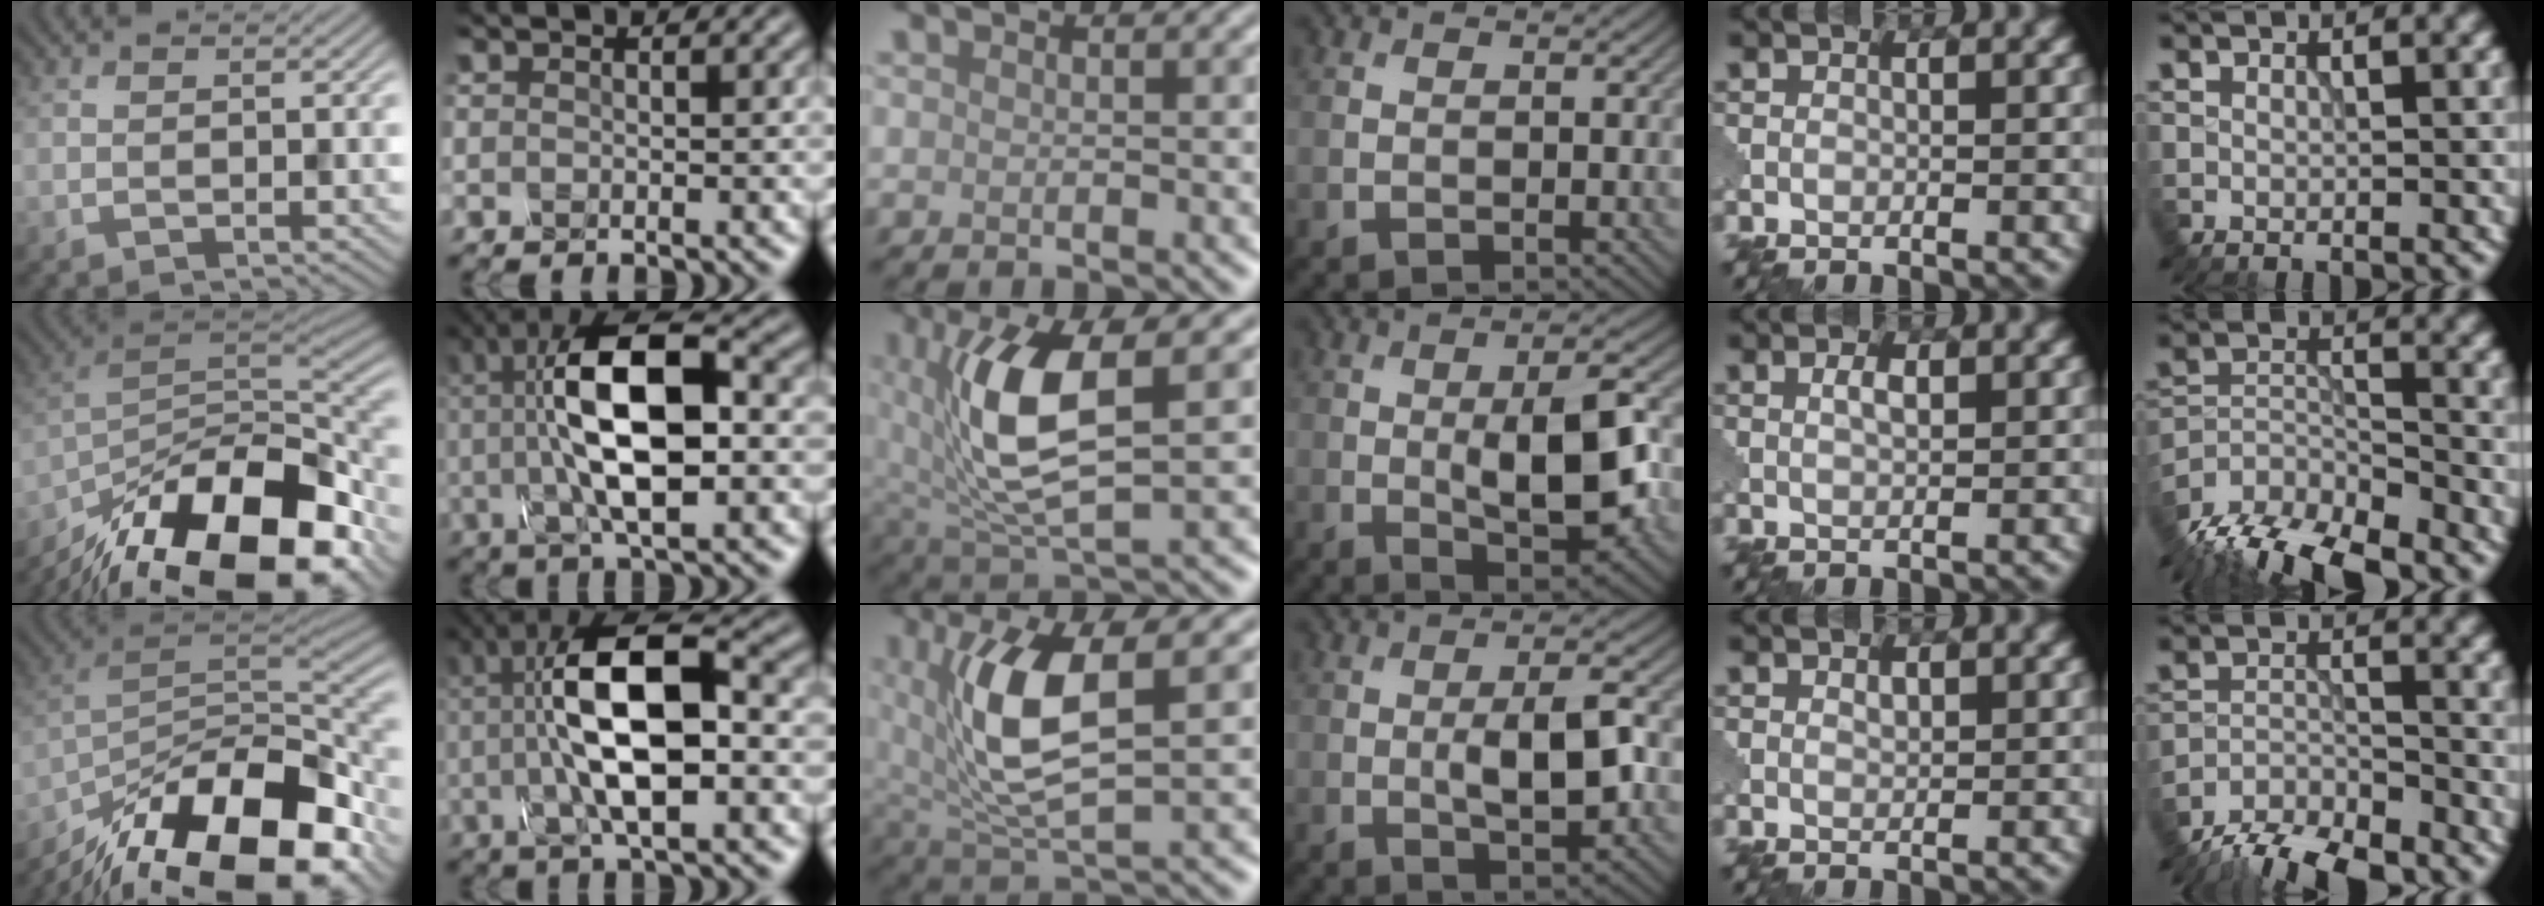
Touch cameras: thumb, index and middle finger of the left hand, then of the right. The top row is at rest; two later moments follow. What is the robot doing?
{"motion": "disassemble", "object": "glue stick"}